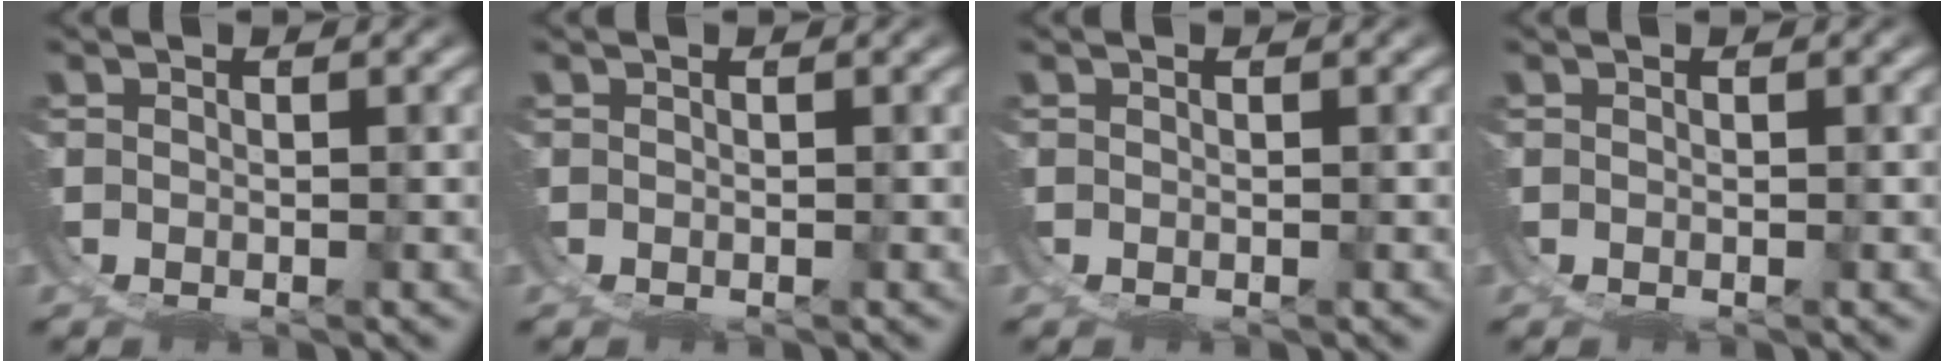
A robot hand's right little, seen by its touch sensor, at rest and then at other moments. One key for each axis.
{"total": 0.0}
{"total": 0.0}
{"total": 0.0}